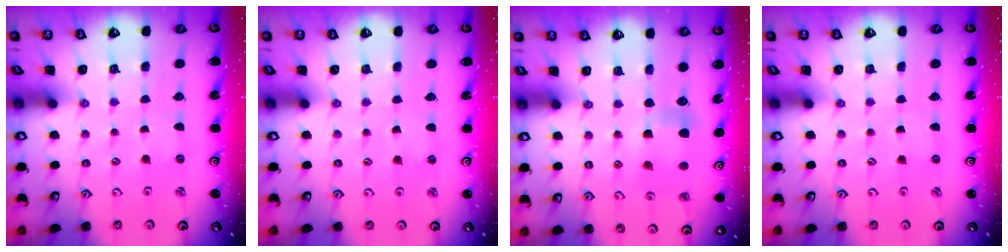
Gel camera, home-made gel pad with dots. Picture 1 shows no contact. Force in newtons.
{"total": 1.6, "press": 1.5, "slide": 0.3}
{"total": 5.9, "press": 5.9, "slide": 0.4}
{"total": 0.0}